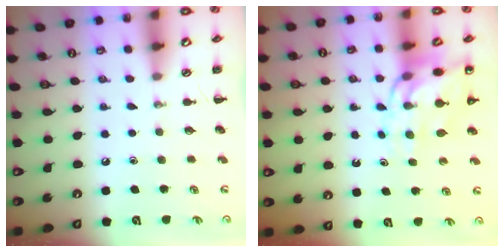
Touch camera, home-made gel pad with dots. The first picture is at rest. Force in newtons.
{"total": 13.5, "press": 13.1, "slide": 3.0}